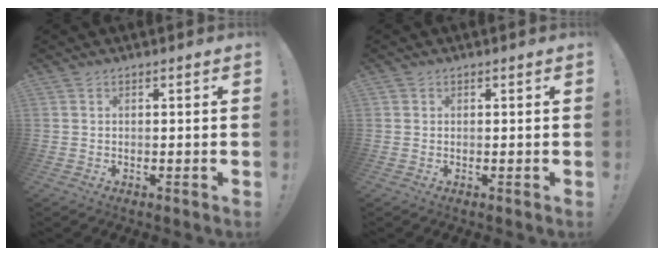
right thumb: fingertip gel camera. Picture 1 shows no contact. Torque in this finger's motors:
{"motor_torque": [-0.02, 0.12, -0.06, 0.18, -0.01]}